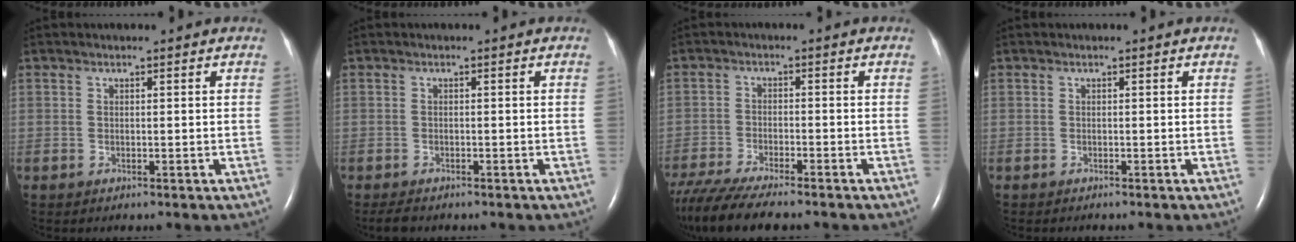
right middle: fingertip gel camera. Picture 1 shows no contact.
{"total": 1.8, "force": [-1.5, 0.6, 0.7], "torque": [-0.019, -0.005, -0.022]}
{"total": 11.8, "force": [-10.0, 1.4, 6.1], "torque": [-0.101, -0.025, -0.157]}
{"total": 0.7, "force": [-0.6, 0.0, 0.4], "torque": [-0.008, -0.004, -0.006]}